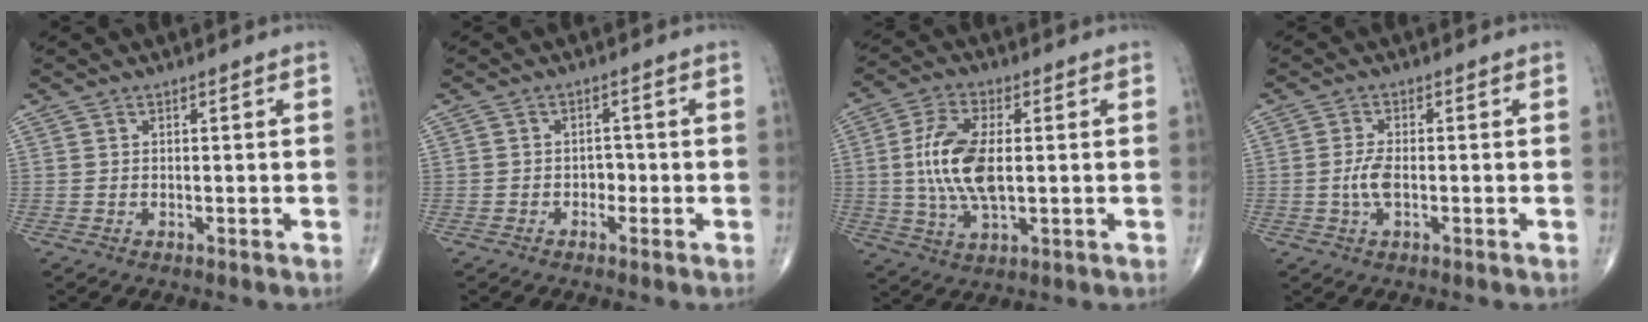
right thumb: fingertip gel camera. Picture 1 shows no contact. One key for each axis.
{"total": 1.8, "fx": -0.7, "fy": 1.4, "fz": 0.9, "tx": 0.000, "ty": 0.007, "tz": -0.017}
{"total": 12.0, "fx": 0.4, "fy": 5.5, "fz": 10.6, "tx": -0.220, "ty": -0.001, "tz": 0.009}
{"total": 3.5, "fx": -0.7, "fy": 1.4, "fz": 3.1, "tx": -0.072, "ty": 0.004, "tz": -0.015}